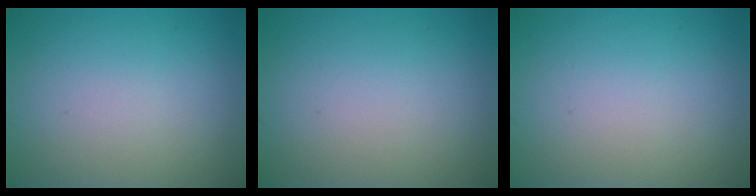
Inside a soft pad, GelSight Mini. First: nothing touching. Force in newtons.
{"total": 0.0}
{"total": 0.0}